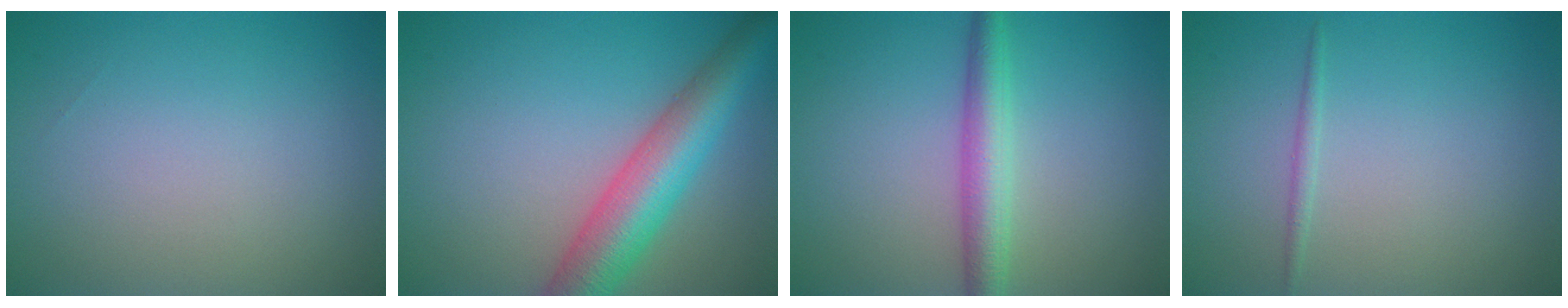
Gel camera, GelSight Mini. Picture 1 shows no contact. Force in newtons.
{"total": 7.2, "press": 7.2, "slide": 0.2}
{"total": 3.7, "press": 3.7, "slide": 0.0}
{"total": 0.8, "press": 0.8, "slide": 0.0}